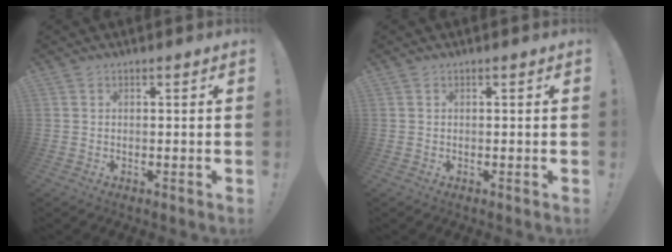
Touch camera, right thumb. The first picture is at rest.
{"total": 0.0}